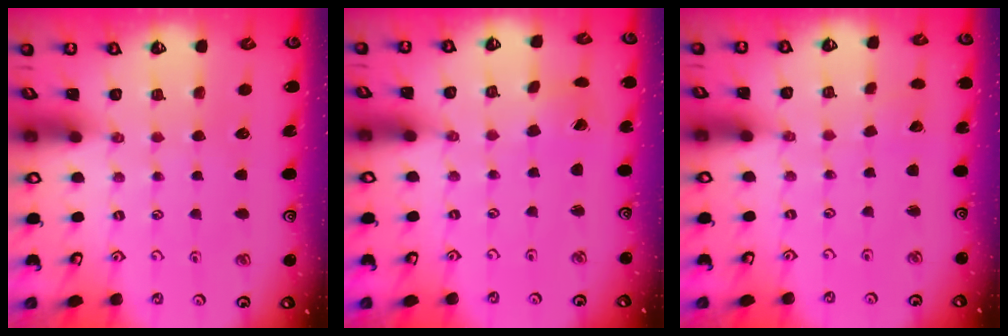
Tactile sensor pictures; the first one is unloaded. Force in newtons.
{"total": 1.2, "press": 1.1, "slide": 0.2}
{"total": 0.9, "press": 0.9, "slide": 0.1}